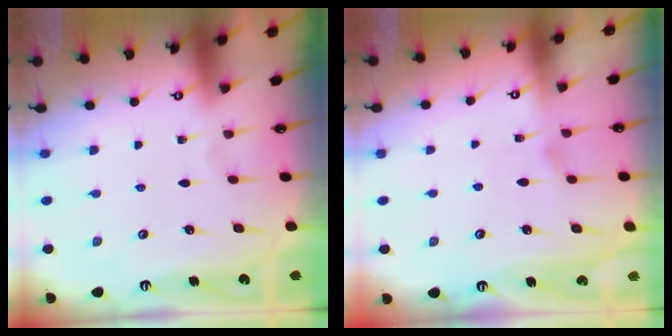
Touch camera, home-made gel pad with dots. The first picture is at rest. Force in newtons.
{"total": 4.4, "press": 4.4, "slide": 0.5}